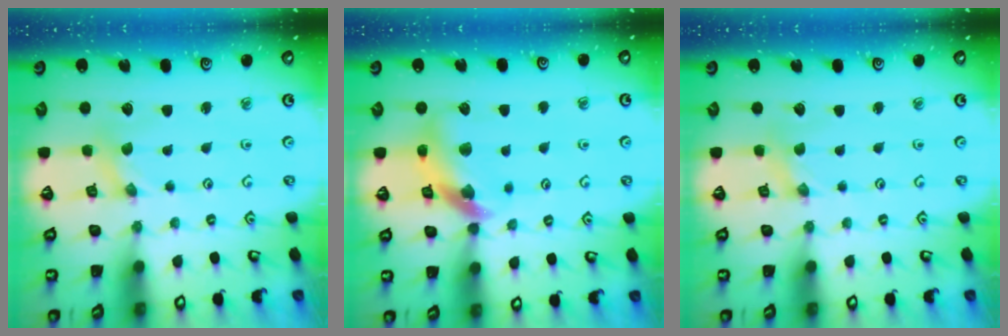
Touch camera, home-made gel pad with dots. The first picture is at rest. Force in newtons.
{"total": 13.0, "press": 12.9, "slide": 1.8}
{"total": 0.0}